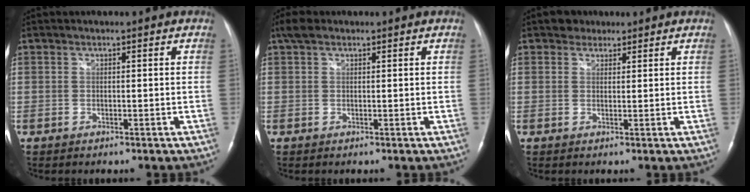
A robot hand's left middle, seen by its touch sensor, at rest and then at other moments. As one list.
[{"total": 2.4, "force": [1.6, 1.2, 1.3], "torque": [-0.031, 0.024, 0.031]}, {"total": 2.3, "force": [1.6, 1.6, 0.2], "torque": [-0.004, 0.010, 0.023]}]